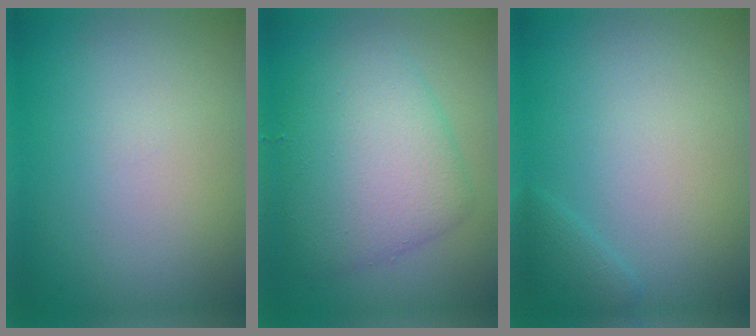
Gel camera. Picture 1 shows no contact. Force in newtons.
{"total": 6.6, "press": 6.6, "slide": 0.2}
{"total": 1.2, "press": 1.2, "slide": 0.0}